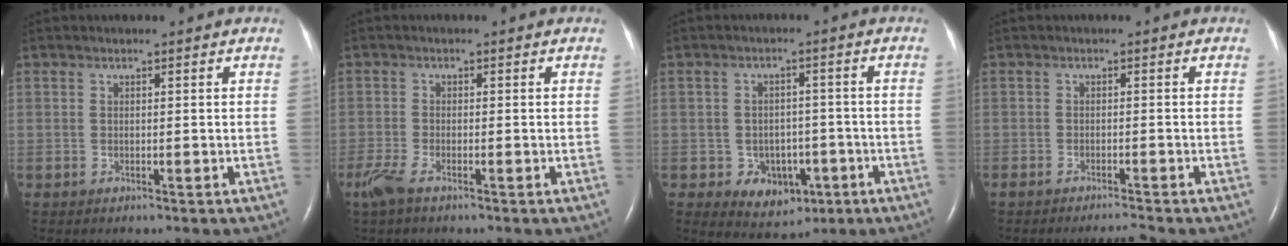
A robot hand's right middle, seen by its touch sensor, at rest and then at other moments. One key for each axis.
{"total": 3.1, "fx": -2.2, "fy": 0.6, "fz": 2.2, "tx": -0.057, "ty": -0.008, "tz": -0.047}
{"total": 1.4, "fx": -0.4, "fy": 1.1, "fz": 0.7, "tx": -0.012, "ty": 0.001, "tz": 0.000}
{"total": 2.0, "fx": -1.9, "fy": -0.6, "fz": 0.4, "tx": -0.012, "ty": -0.007, "tz": -0.032}